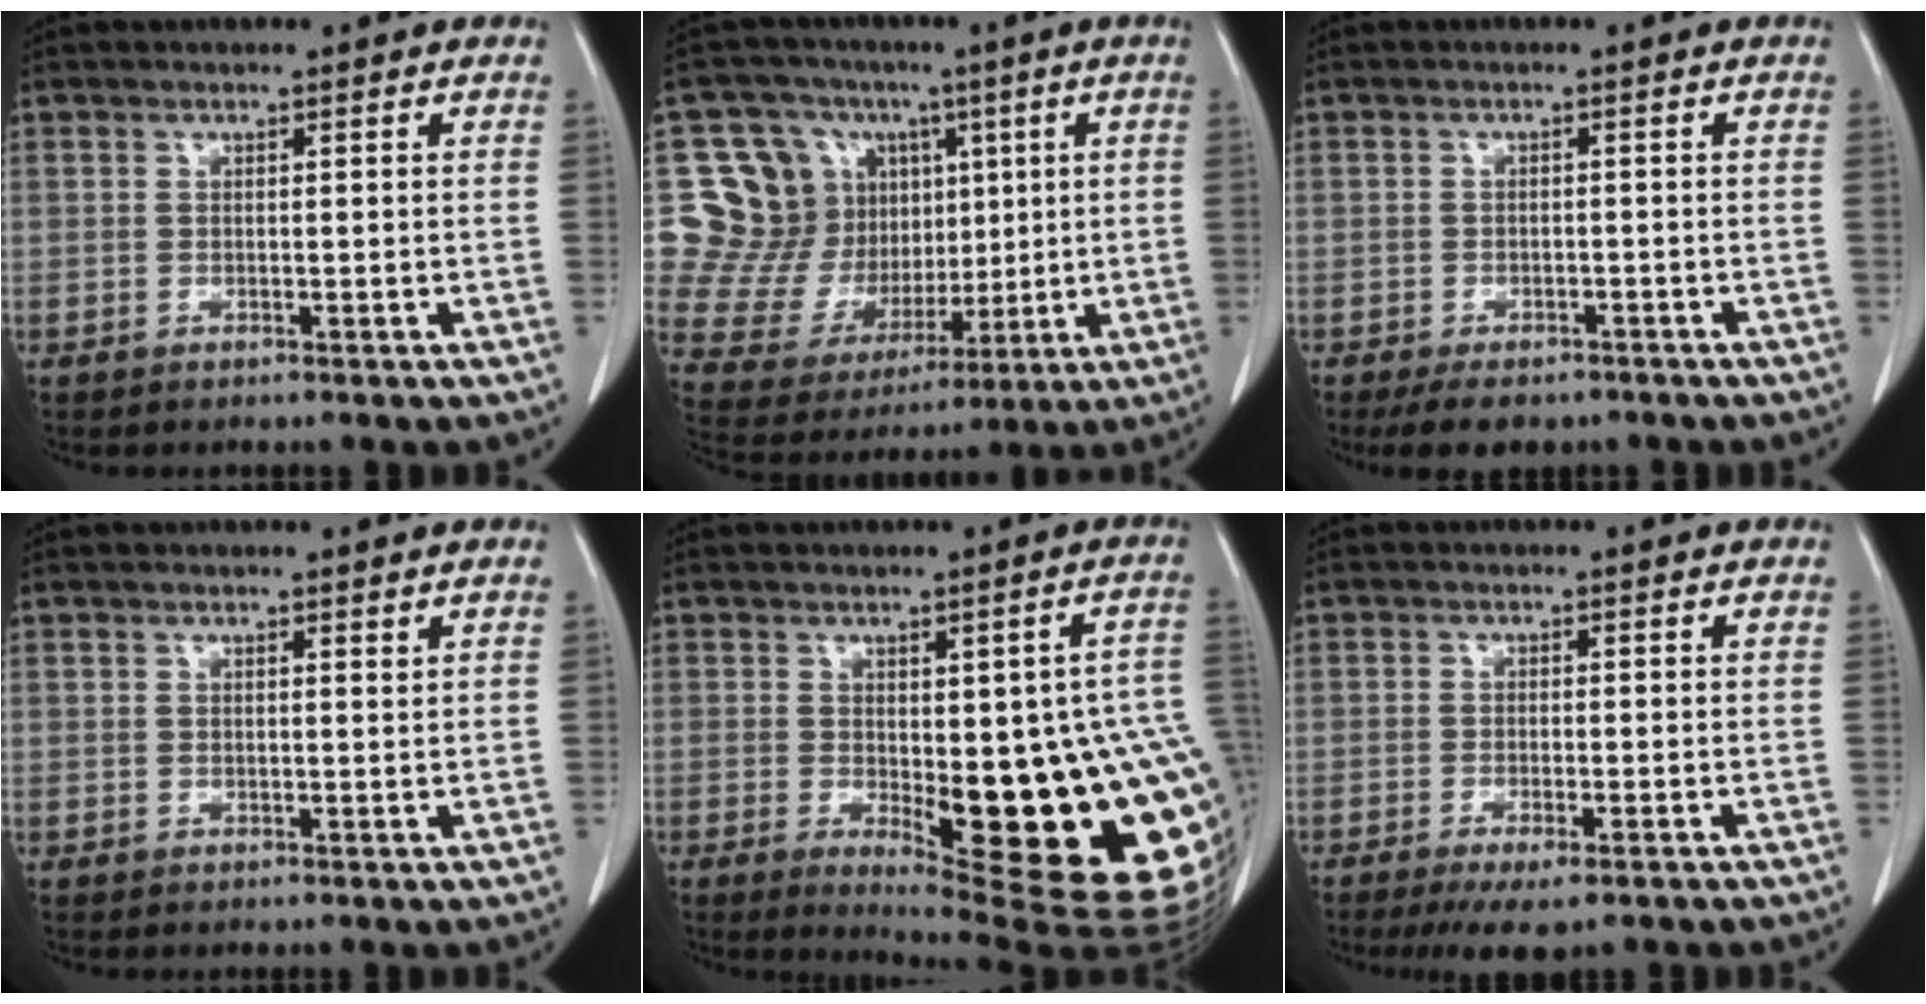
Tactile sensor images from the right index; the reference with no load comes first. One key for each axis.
{"total": 15.7, "fx": 4.5, "fy": 13.1, "fz": 7.5, "tx": -0.135, "ty": 0.056, "tz": 0.104}
{"total": 6.2, "fx": -4.6, "fy": 3.3, "fz": 2.4, "tx": -0.029, "ty": -0.002, "tz": -0.062}
{"total": 1.0, "fx": 0.8, "fy": 0.3, "fz": 0.3, "tx": -0.007, "ty": -0.005, "tz": 0.013}
{"total": 23.1, "fx": -4.0, "fy": 5.5, "fz": 22.0, "tx": -0.185, "ty": 0.000, "tz": -0.031}
{"total": 4.9, "fx": -3.1, "fy": 1.1, "fz": 3.6, "tx": -0.057, "ty": -0.012, "tz": -0.045}